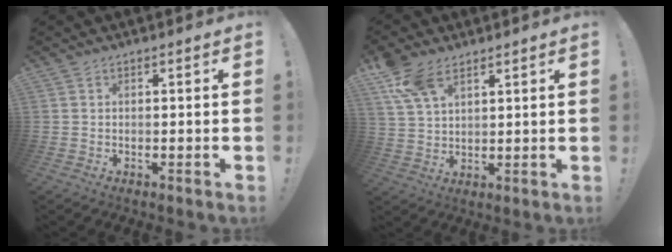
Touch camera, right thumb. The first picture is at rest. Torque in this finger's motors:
{"motor_torque": [0.13, 0.23, 0.12, 0.12, 0.07]}